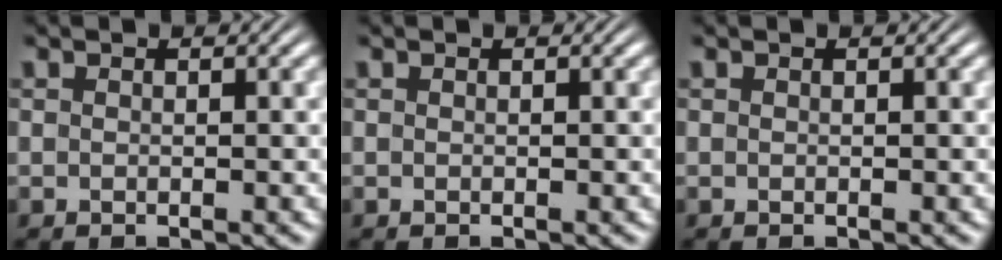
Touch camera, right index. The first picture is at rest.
{"total": 0.0}
{"total": 0.0}